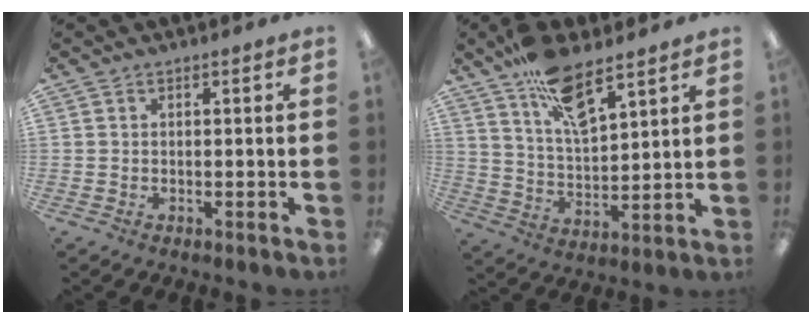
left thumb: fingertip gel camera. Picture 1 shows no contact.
{"total": 13.2, "force": [9.2, 5.0, 8.0], "torque": [-0.135, -0.048, 0.165]}